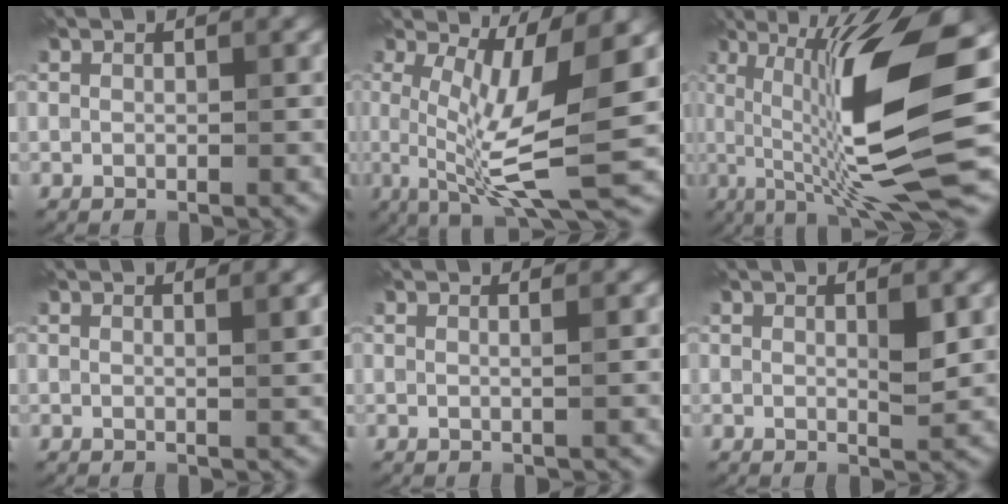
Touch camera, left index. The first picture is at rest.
{"total": 9.9, "force": [0.2, 2.4, 9.6], "torque": [-0.164, -0.014, 0.006]}
{"total": 13.5, "force": [-0.1, 2.4, 13.3], "torque": [-0.210, 0.011, -0.006]}
{"total": 1.7, "force": [0.8, 0.6, 1.4], "torque": [-0.009, 0.002, 0.004]}
{"total": 1.1, "force": [0.3, 0.5, 0.9], "torque": [-0.007, -0.002, -0.007]}
{"total": 1.8, "force": [0.5, 0.3, 1.7], "torque": [-0.027, -0.005, 0.007]}